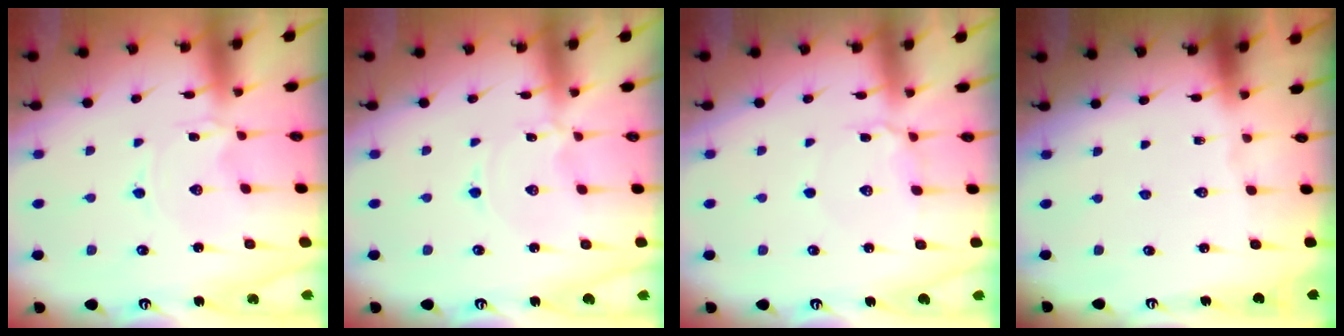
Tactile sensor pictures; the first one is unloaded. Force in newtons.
{"total": 0.0}
{"total": 6.6, "press": 6.5, "slide": 0.6}
{"total": 0.0}